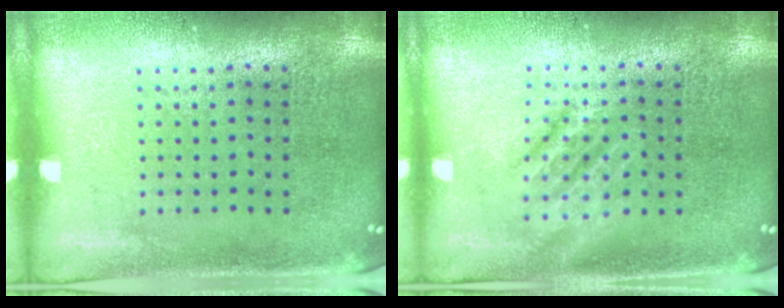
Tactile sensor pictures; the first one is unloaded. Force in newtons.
{"total": 1.2, "press": 1.2, "slide": 0.2}